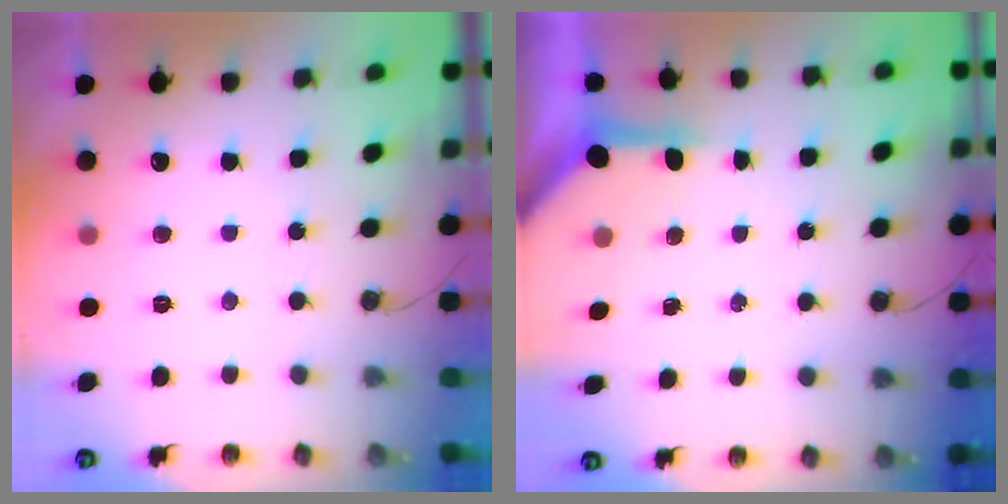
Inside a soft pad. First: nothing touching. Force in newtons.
{"total": 5.3, "press": 5.3, "slide": 0.4}